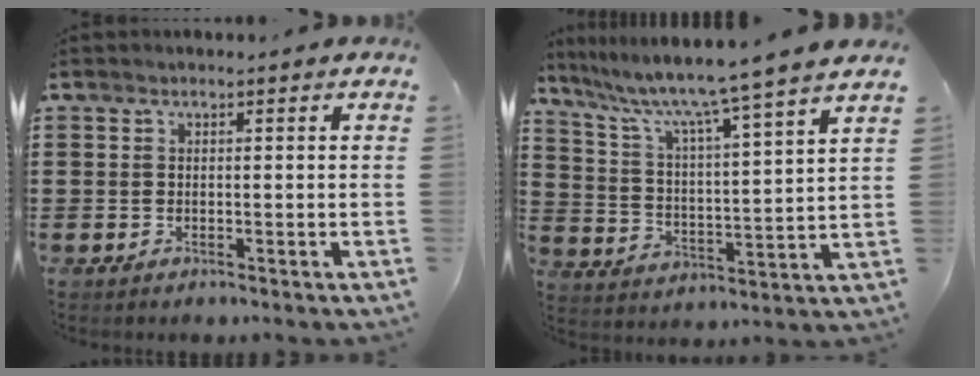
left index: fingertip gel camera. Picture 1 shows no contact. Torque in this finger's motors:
{"motor_torque": [1.29, -0.85, 0.43, 0.21]}